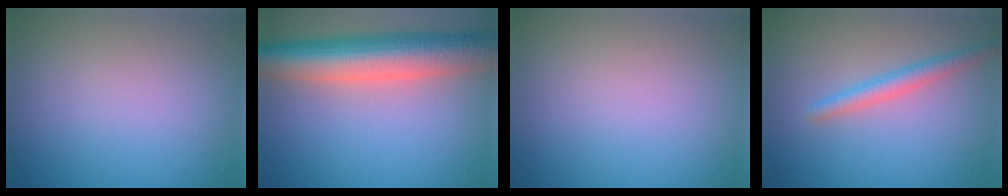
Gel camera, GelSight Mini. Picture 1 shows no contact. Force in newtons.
{"total": 9.1, "press": 9.1, "slide": 0.5}
{"total": 0.0}
{"total": 2.4, "press": 2.4, "slide": 0.1}